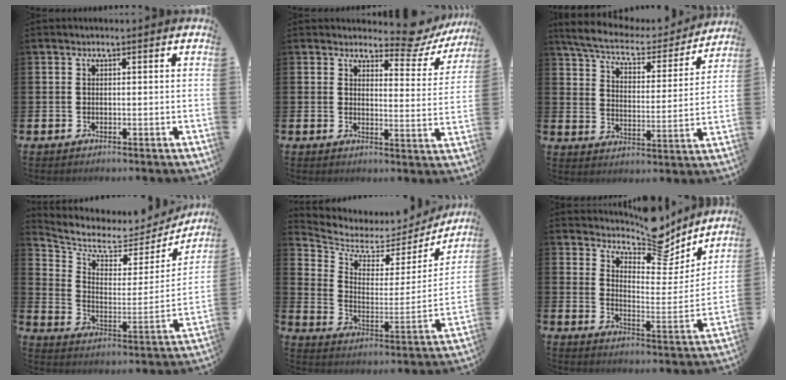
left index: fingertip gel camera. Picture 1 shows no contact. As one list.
[{"total": 5.5, "force": [5.0, 1.8, 1.6], "torque": [-0.017, -0.040, 0.079]}, {"total": 7.3, "force": [6.6, 1.7, 2.6], "torque": [-0.085, -0.045, 0.110]}, {"total": 6.7, "force": [6.0, 2.6, 1.4], "torque": [-0.070, -0.053, 0.099]}, {"total": 4.9, "force": [4.4, 2.2, 0.7], "torque": [-0.049, -0.043, 0.066]}, {"total": 9.9, "force": [9.1, 2.7, 2.8], "torque": [-0.061, -0.065, 0.162]}]